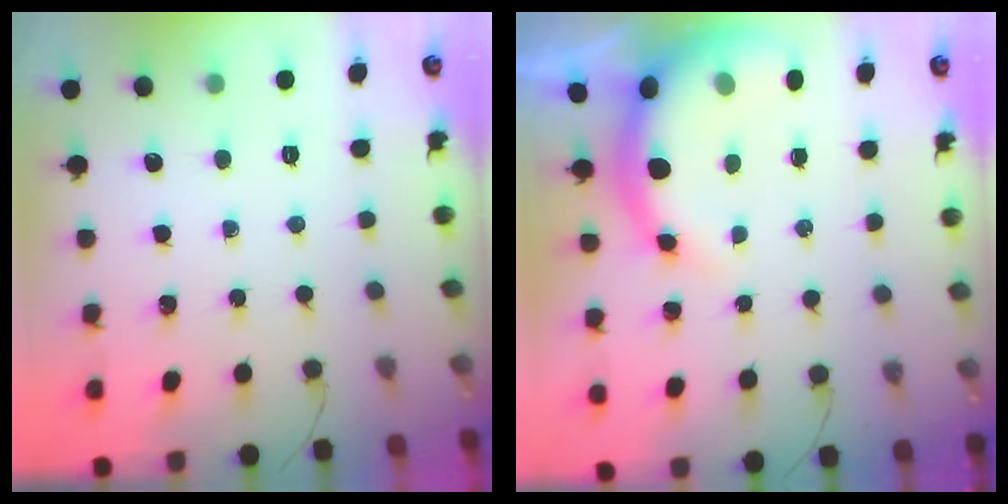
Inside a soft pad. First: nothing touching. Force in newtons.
{"total": 7.2, "press": 7.0, "slide": 1.7}